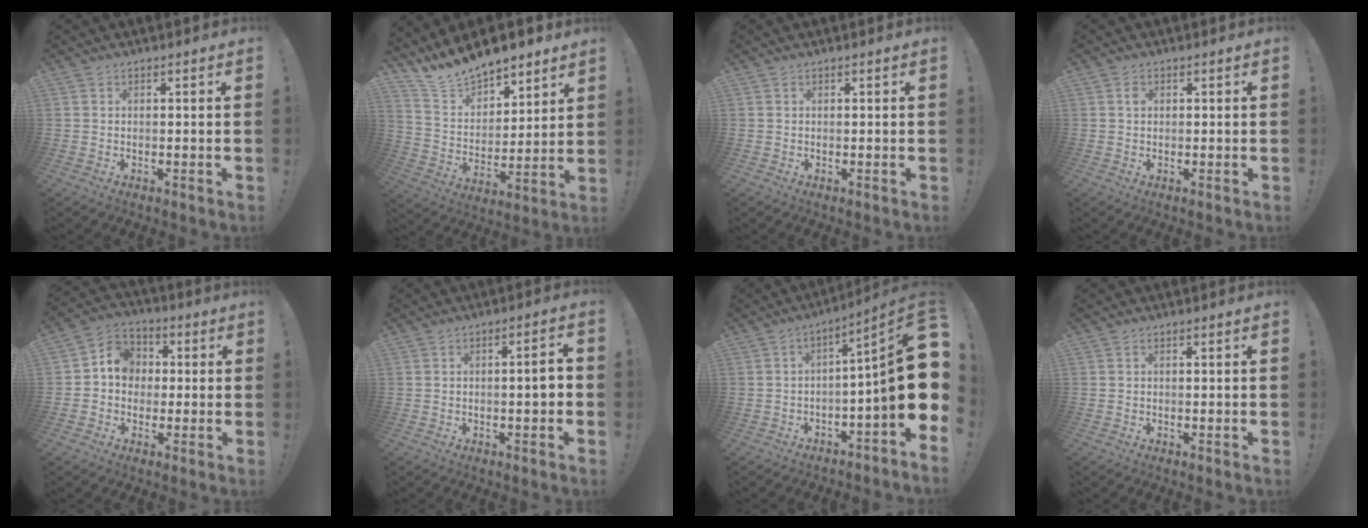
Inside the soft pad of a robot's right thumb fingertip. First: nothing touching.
{"total": 12.6, "force": [12.2, 3.1, 1.3], "torque": [-0.062, -0.109, 0.225]}
{"total": 0.0}
{"total": 1.0, "force": [0.2, 0.8, 0.5], "torque": [0.002, 0.000, 0.001]}
{"total": 8.8, "force": [0.0, 8.0, 3.6], "torque": [-0.045, 0.018, 0.007]}
{"total": 4.0, "force": [-0.4, 0.3, 4.0], "torque": [-0.061, 0.000, -0.009]}
{"total": 17.0, "force": [-0.3, 2.0, 16.9], "torque": [-0.235, -0.006, -0.009]}
{"total": 0.0}